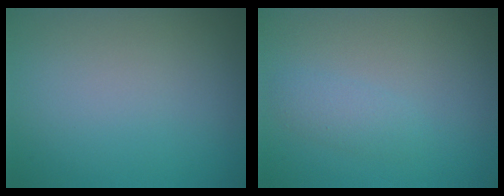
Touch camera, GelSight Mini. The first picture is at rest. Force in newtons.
{"total": 1.5, "press": 1.5, "slide": 0.1}